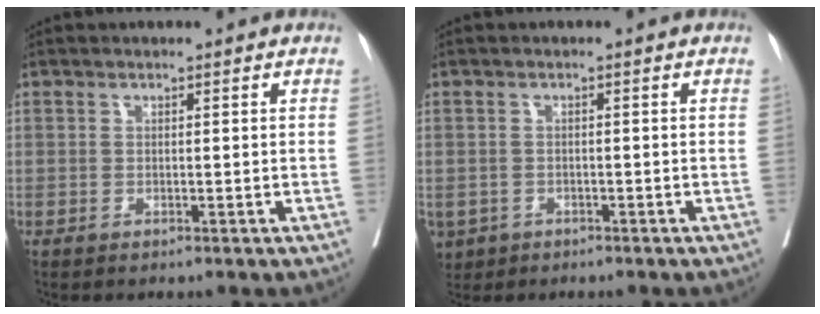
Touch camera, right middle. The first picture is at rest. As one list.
[{"total": 4.4, "force": [-2.5, 3.4, 1.2], "torque": [-0.022, 0.001, -0.037]}]